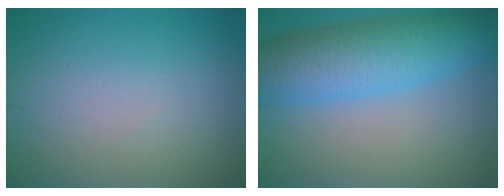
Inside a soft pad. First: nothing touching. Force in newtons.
{"total": 8.6, "press": 8.6, "slide": 0.3}